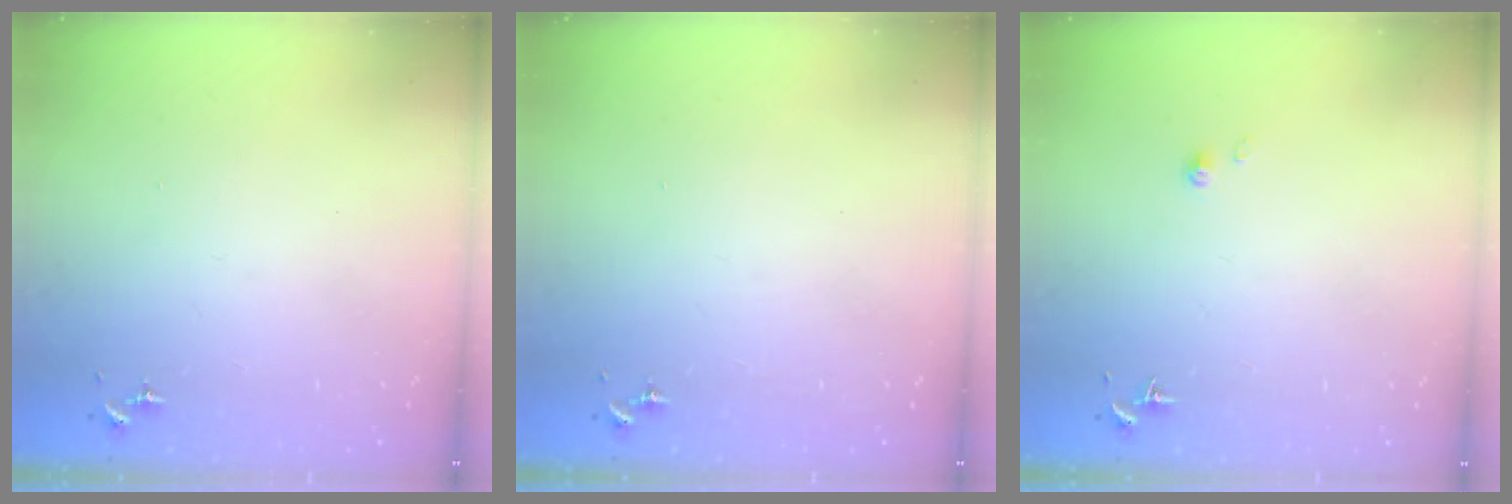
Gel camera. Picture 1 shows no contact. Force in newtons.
{"total": 0.0}
{"total": 2.0, "press": 1.9, "slide": 0.2}